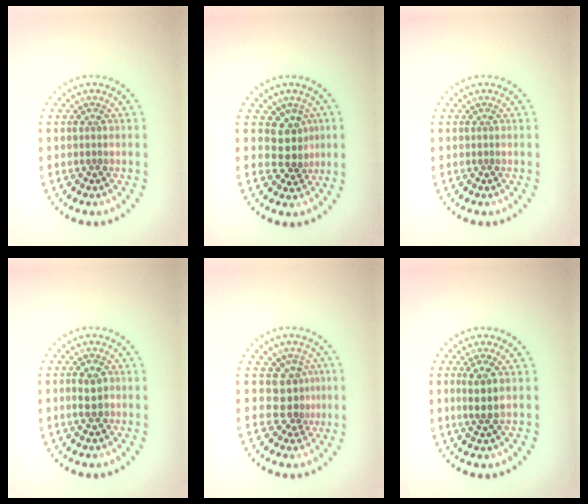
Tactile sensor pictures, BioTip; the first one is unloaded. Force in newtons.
{"total": 2.8, "press": 2.3, "slide": 1.6}
{"total": 0.0}
{"total": 2.1, "press": 2.1, "slide": 0.3}
{"total": 3.0, "press": 2.1, "slide": 2.0}
{"total": 2.3, "press": 2.2, "slide": 0.9}